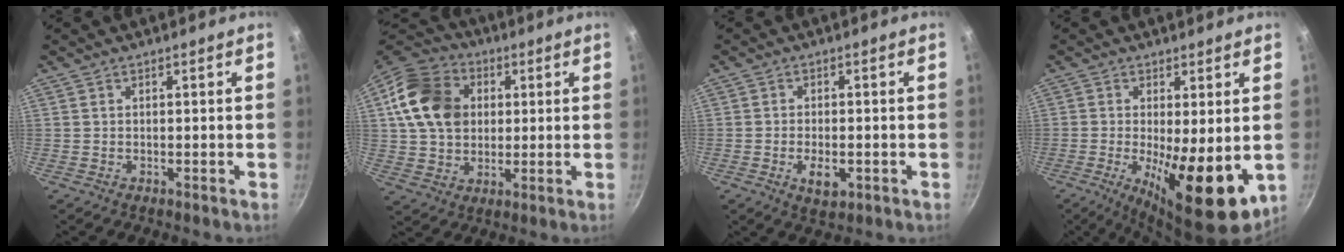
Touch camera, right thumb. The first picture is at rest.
{"total": 16.8, "force": [3.7, 13.0, 9.9], "torque": [-0.158, 0.009, 0.060]}
{"total": 4.9, "force": [-1.5, 2.5, 3.9], "torque": [-0.065, 0.002, -0.020]}
{"total": 14.2, "force": [-2.1, 4.5, 13.2], "torque": [-0.193, -0.017, -0.022]}